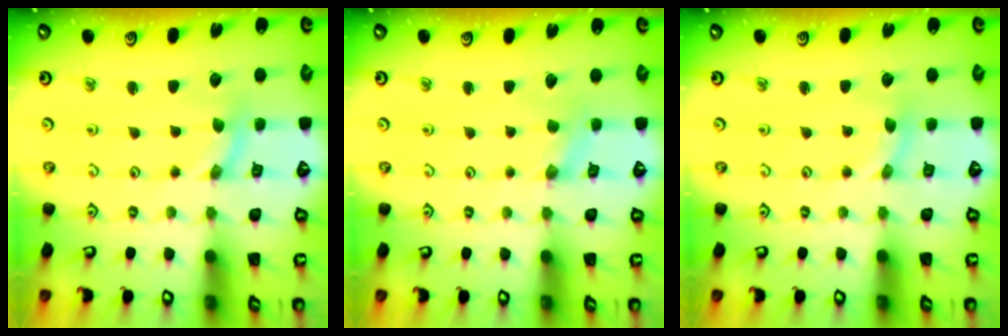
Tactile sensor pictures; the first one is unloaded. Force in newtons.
{"total": 0.0}
{"total": 1.9, "press": 1.9, "slide": 0.4}